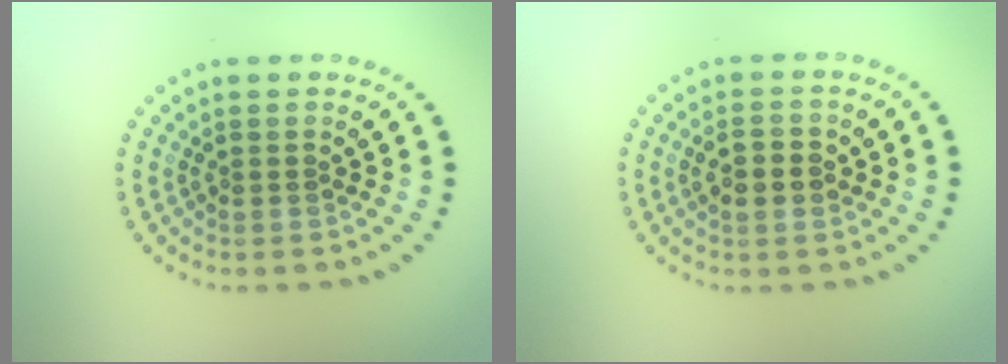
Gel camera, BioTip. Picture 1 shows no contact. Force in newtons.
{"total": 2.2, "press": 2.1, "slide": 0.1}